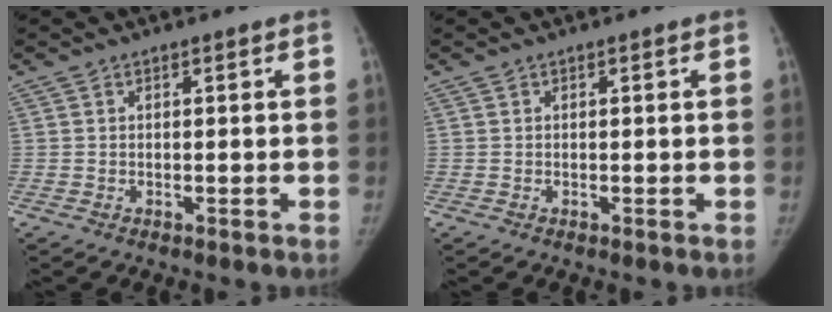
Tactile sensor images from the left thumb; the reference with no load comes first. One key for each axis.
{"total": 0.0}